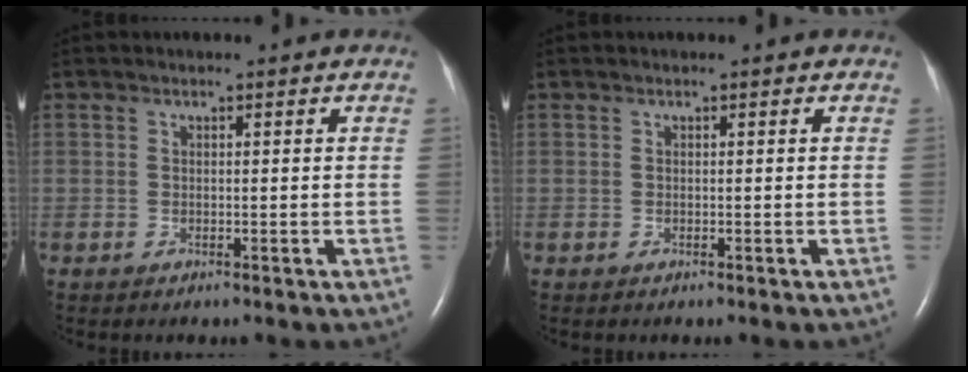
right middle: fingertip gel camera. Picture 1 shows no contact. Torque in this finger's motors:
{"motor_torque": [-0.07, 0.20, 0.04, 0.01]}